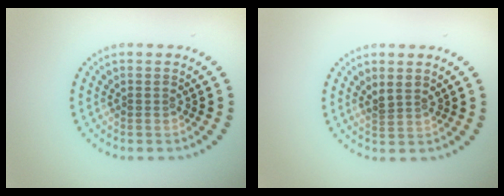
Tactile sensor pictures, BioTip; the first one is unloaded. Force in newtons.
{"total": 1.2, "press": 1.0, "slide": 0.7}